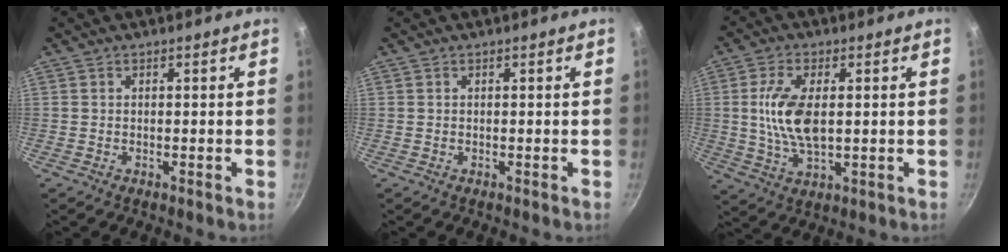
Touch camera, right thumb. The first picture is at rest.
{"total": 0.0}
{"total": 10.2, "force": [0.9, 4.9, 8.9], "torque": [-0.173, -0.003, 0.019]}